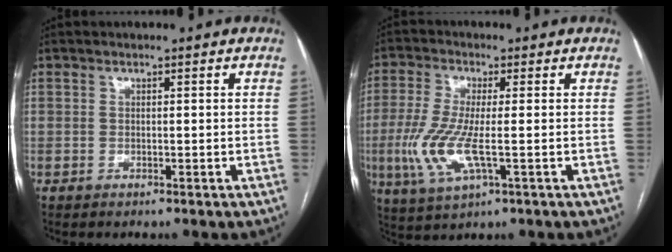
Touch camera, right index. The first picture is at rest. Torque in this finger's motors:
{"motor_torque": [0.37, -0.21, 0.51, 0.21]}